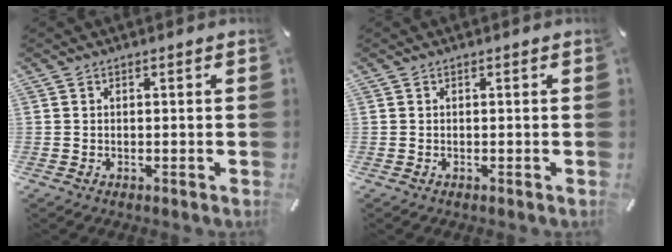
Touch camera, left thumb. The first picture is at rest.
{"total": 0.0}